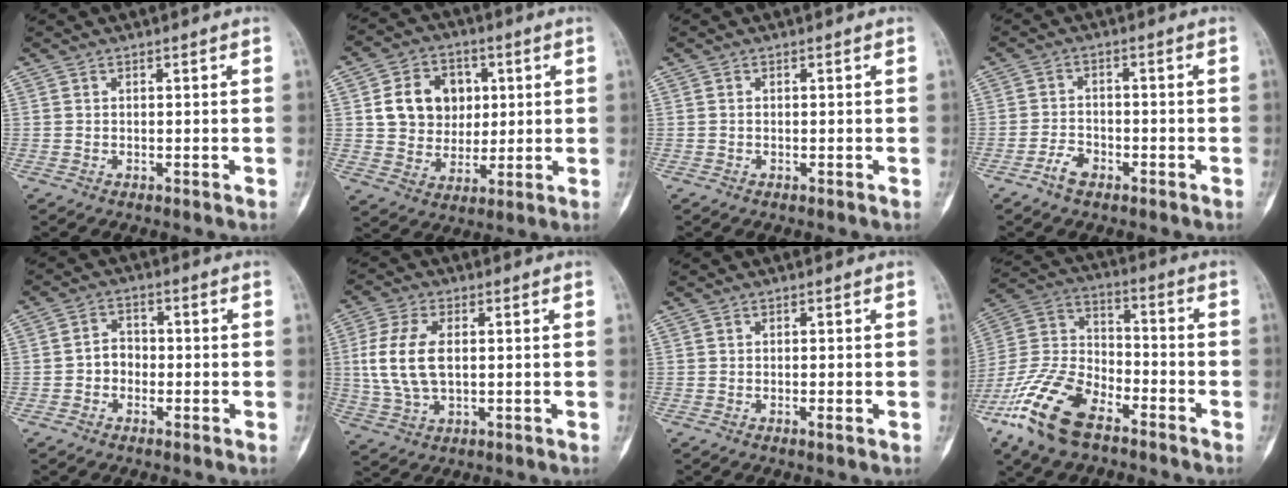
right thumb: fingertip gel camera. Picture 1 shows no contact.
{"total": 12.4, "force": [2.7, 10.3, 6.3], "torque": [-0.058, -0.001, 0.049]}
{"total": 0.0}
{"total": 3.6, "force": [-2.4, 2.0, 1.8], "torque": [-0.028, 0.016, -0.045]}
{"total": 4.0, "force": [-1.0, 3.4, 1.9], "torque": [-0.008, 0.019, -0.027]}
{"total": 10.7, "force": [0.9, 6.0, 8.8], "torque": [-0.191, 0.003, 0.020]}
{"total": 1.3, "force": [-0.4, 0.3, 1.2], "torque": [-0.015, -0.002, -0.006]}
{"total": 17.7, "force": [-10.9, 8.6, 11.1], "torque": [-0.226, 0.049, -0.214]}